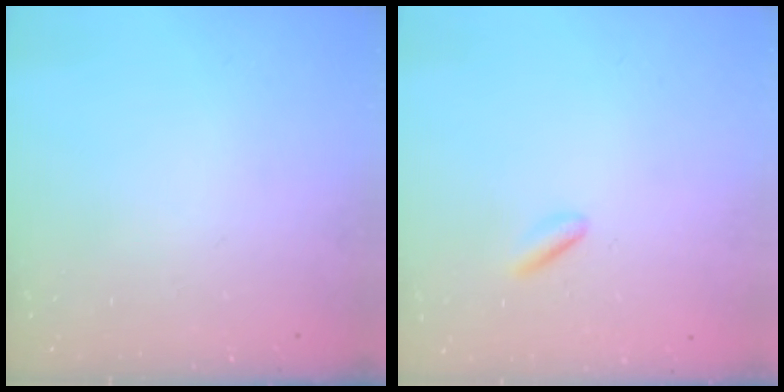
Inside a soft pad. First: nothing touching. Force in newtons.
{"total": 2.2, "press": 2.0, "slide": 0.9}